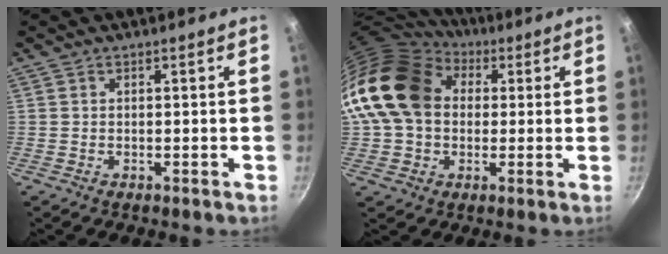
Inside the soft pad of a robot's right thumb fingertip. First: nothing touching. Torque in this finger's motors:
{"motor_torque": [0.63, 0.63, 0.56, -0.26, 0.48]}